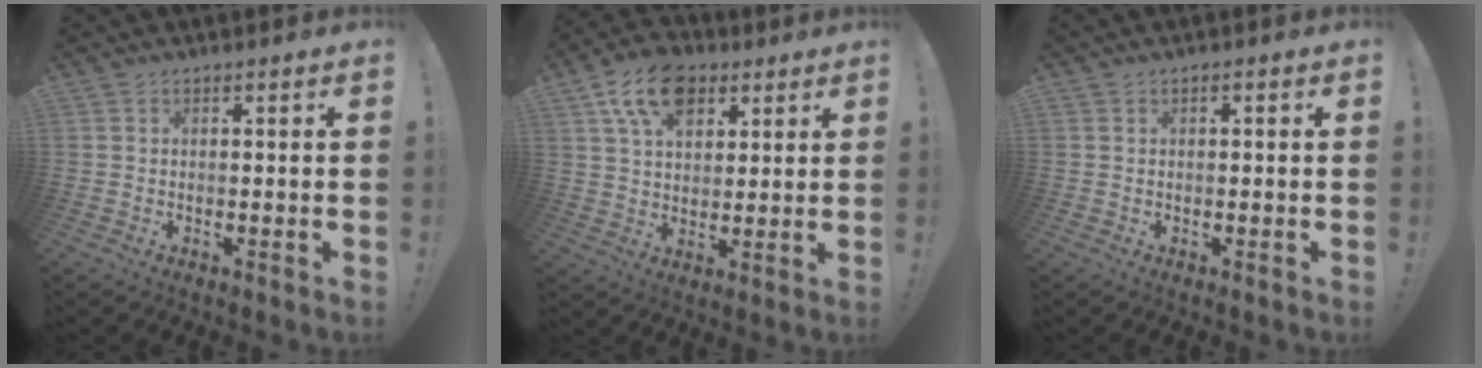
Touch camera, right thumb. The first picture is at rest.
{"total": 13.9, "force": [7.2, 9.1, 7.6], "torque": [-0.117, -0.023, 0.135]}
{"total": 0.5, "force": [-0.3, 0.4, 0.2], "torque": [-0.002, 0.004, -0.006]}